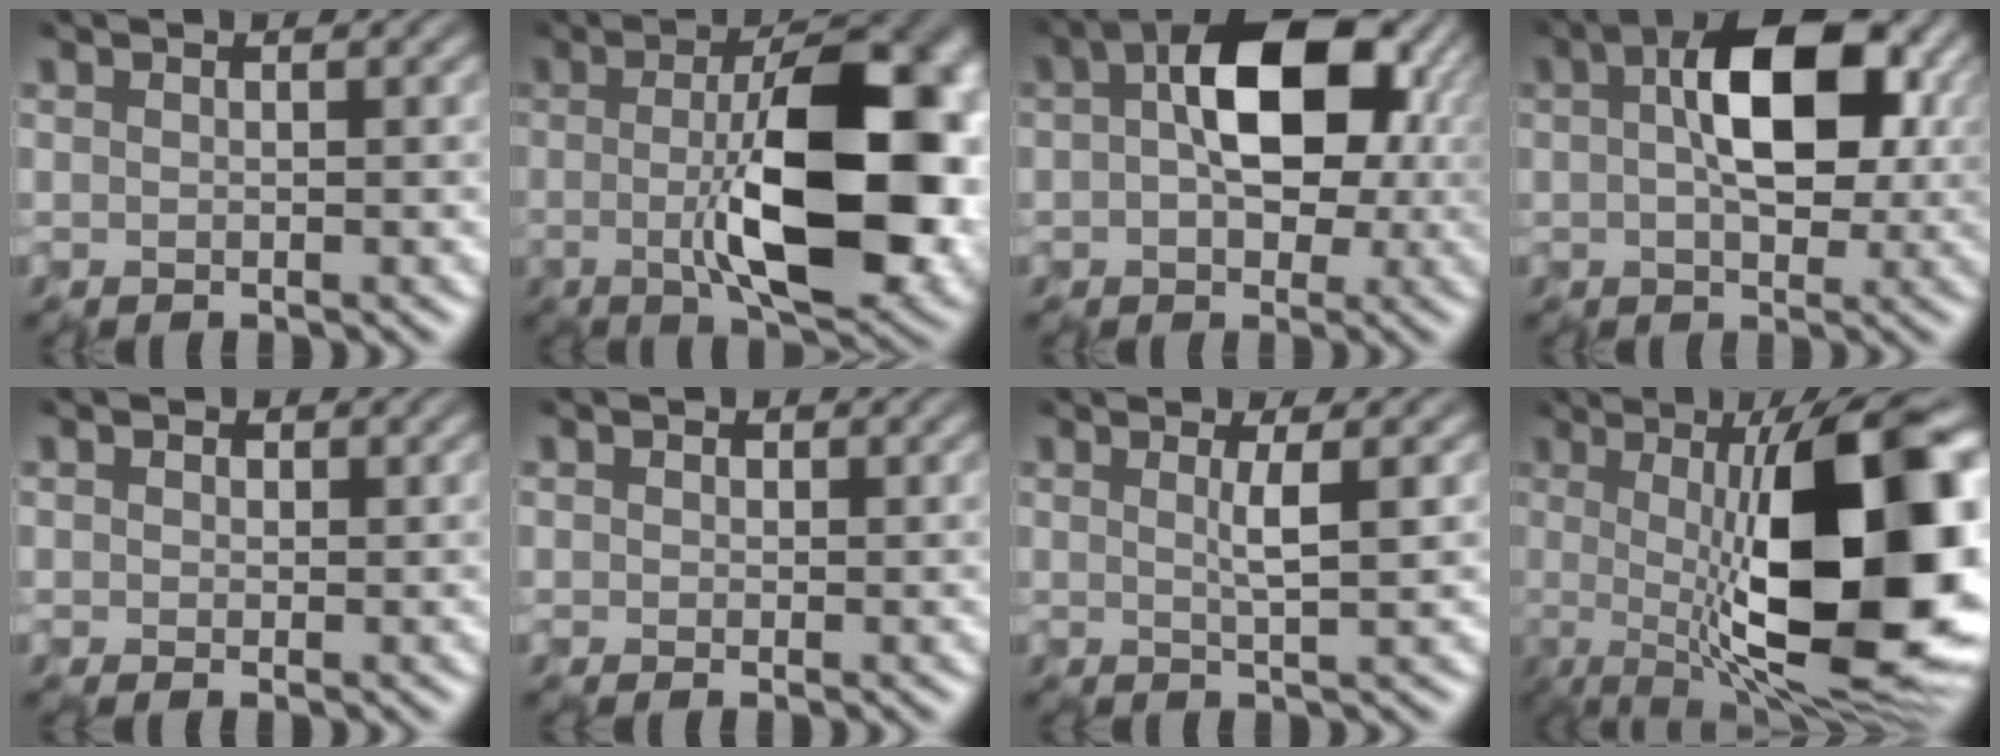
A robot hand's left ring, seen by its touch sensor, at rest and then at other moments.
{"total": 11.9, "force": [-1.0, 3.9, 11.2], "torque": [-0.160, -0.005, -0.020]}
{"total": 11.7, "force": [1.7, 7.3, 9.0], "torque": [-0.133, 0.009, 0.024]}
{"total": 9.8, "force": [1.9, 5.6, 7.9], "torque": [-0.124, 0.013, 0.026]}
{"total": 1.1, "force": [0.2, 0.9, 0.6], "torque": [-0.011, 0.001, -0.004]}
{"total": 0.7, "force": [0.0, 0.6, 0.4], "torque": [-0.007, 0.000, -0.006]}
{"total": 1.5, "force": [0.1, -0.3, 1.5], "torque": [-0.023, -0.007, -0.002]}
{"total": 15.3, "force": [-1.1, 4.4, 14.6], "torque": [-0.176, 0.004, -0.027]}